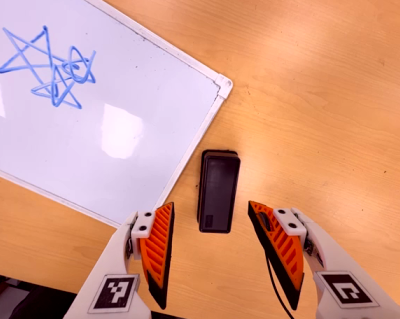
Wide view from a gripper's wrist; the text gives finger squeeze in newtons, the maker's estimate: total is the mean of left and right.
{"total": 0.0}